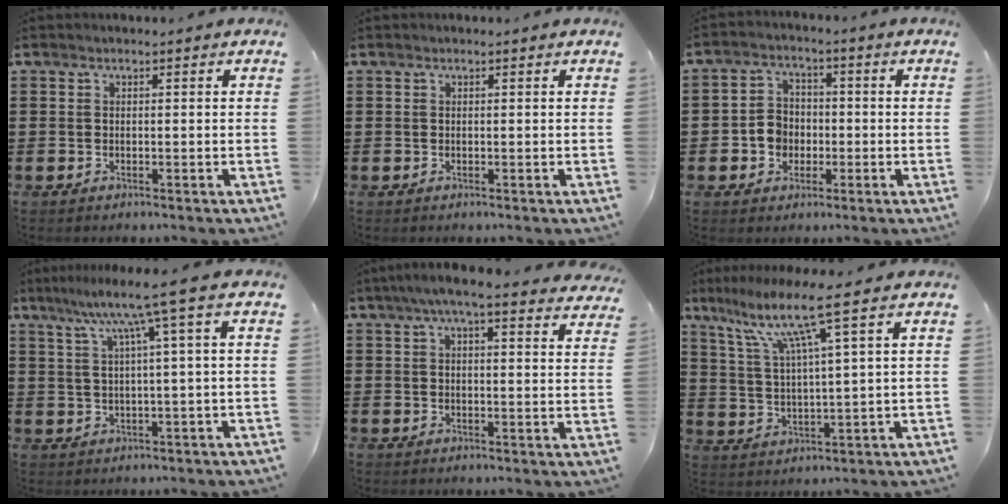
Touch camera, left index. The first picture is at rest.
{"total": 0.0}
{"total": 4.6, "force": [-1.2, 4.0, 1.9], "torque": [-0.045, 0.012, -0.026]}
{"total": 7.9, "force": [3.4, -1.0, 7.0], "torque": [-0.145, -0.008, 0.050]}
{"total": 5.9, "force": [4.8, 0.1, 3.4], "torque": [-0.079, -0.007, 0.085]}
{"total": 10.3, "force": [6.1, 0.3, 8.3], "torque": [-0.177, -0.018, 0.099]}